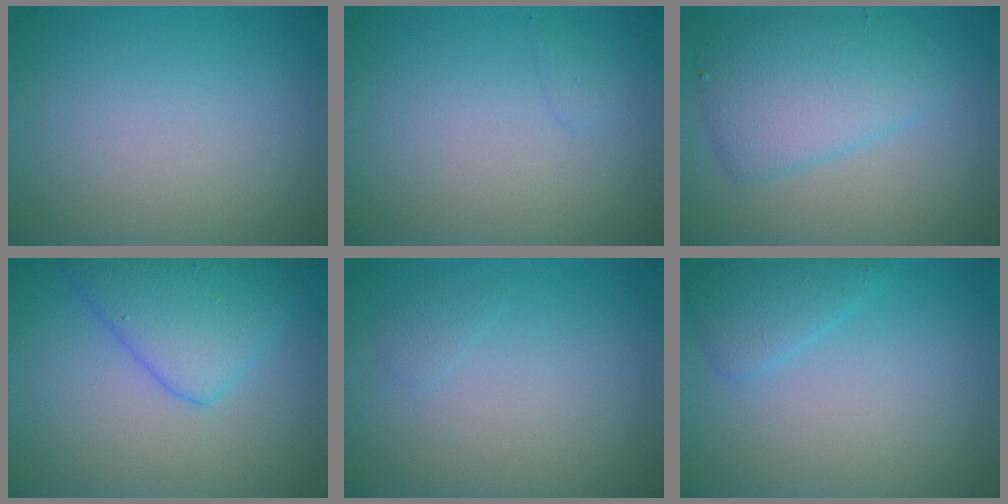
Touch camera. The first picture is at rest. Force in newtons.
{"total": 0.6, "press": 0.6, "slide": 0.1}
{"total": 4.8, "press": 4.8, "slide": 0.0}
{"total": 5.2, "press": 5.2, "slide": 0.1}
{"total": 0.7, "press": 0.7, "slide": 0.0}
{"total": 2.1, "press": 2.0, "slide": 0.2}